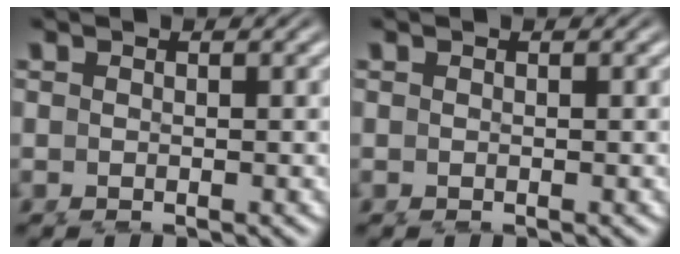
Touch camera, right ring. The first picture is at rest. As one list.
[{"total": 0.0}]